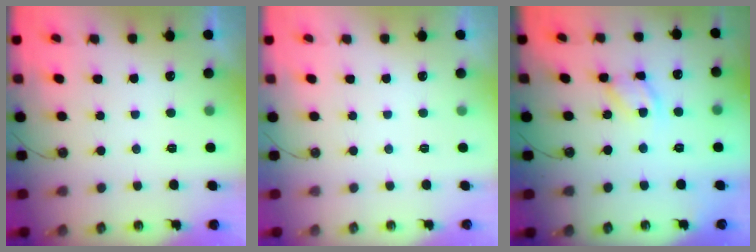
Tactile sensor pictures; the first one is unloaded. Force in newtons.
{"total": 0.0}
{"total": 9.7, "press": 9.7, "slide": 0.6}